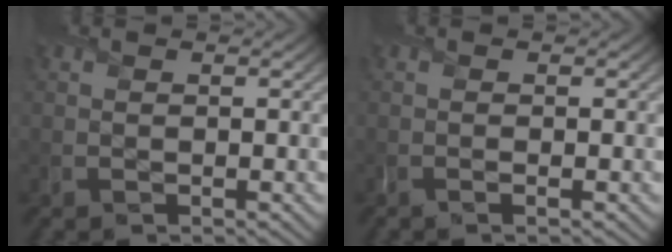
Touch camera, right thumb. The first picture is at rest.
{"total": 0.7, "force": [-0.1, 0.0, 0.7], "torque": [-0.011, -0.001, -0.008]}